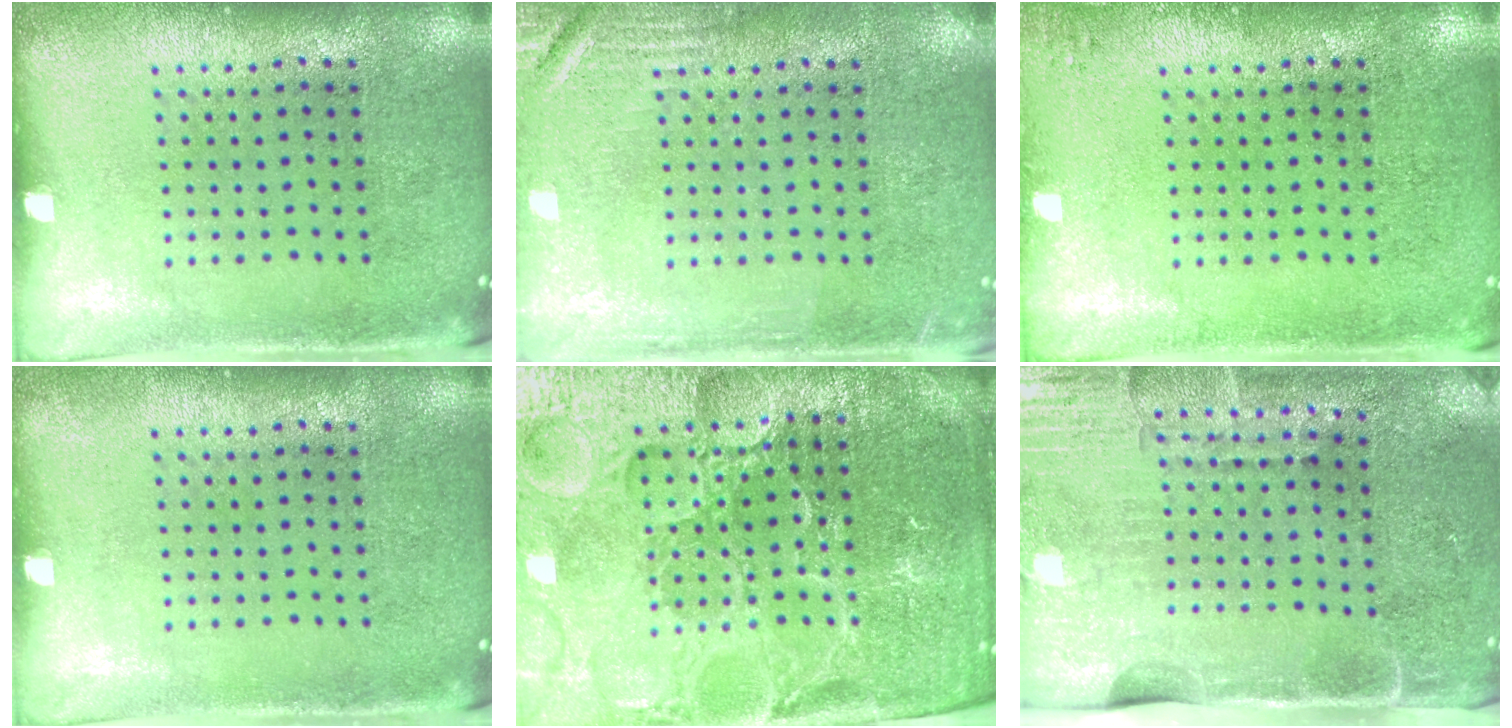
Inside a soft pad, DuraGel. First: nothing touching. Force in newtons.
{"total": 2.9, "press": 2.9, "slide": 0.3}
{"total": 1.0, "press": 1.0, "slide": 0.2}
{"total": 0.0}
{"total": 5.8, "press": 5.3, "slide": 2.2}
{"total": 4.5, "press": 3.7, "slide": 2.5}